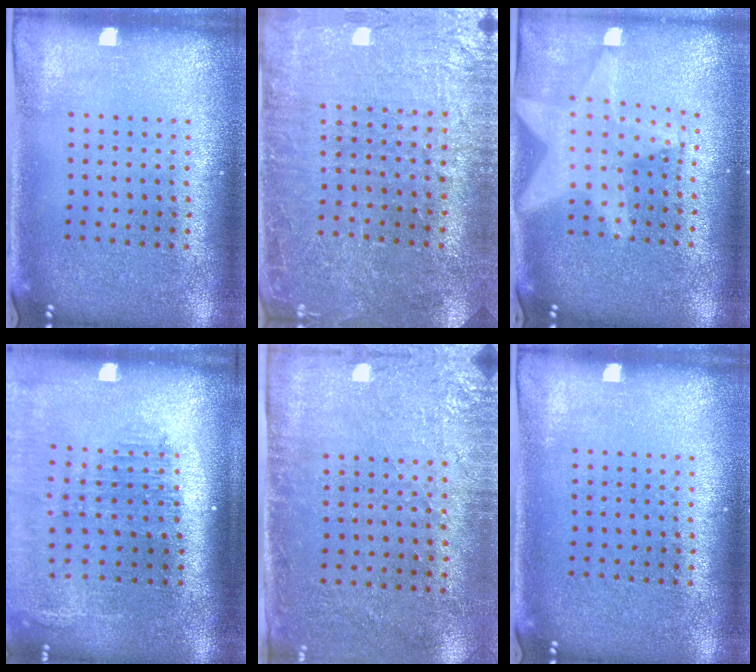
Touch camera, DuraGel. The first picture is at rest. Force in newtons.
{"total": 1.6, "press": 1.6, "slide": 0.1}
{"total": 2.3, "press": 1.9, "slide": 1.3}
{"total": 2.1, "press": 1.7, "slide": 1.2}
{"total": 2.8, "press": 2.3, "slide": 1.6}
{"total": 0.0}